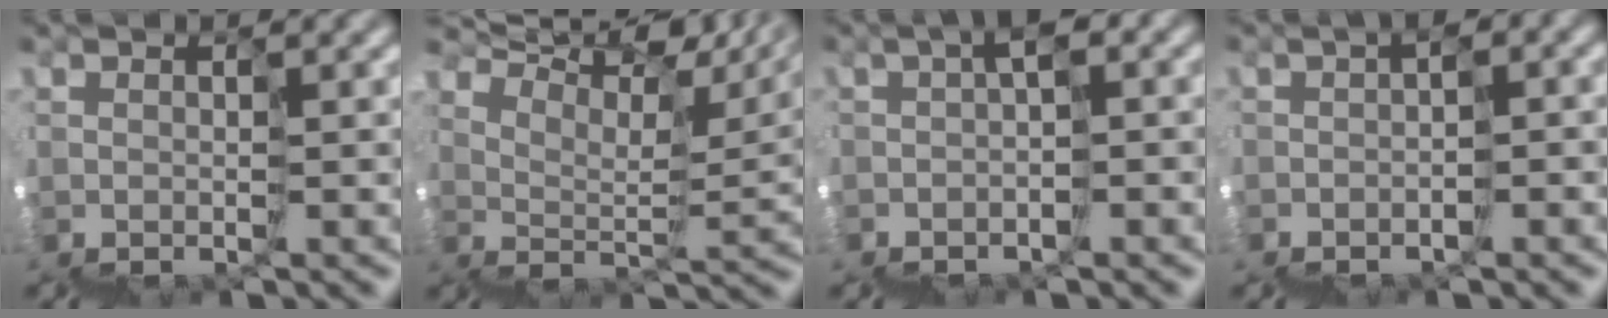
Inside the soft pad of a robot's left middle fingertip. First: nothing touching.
{"total": 11.5, "force": [11.5, 0.1, 1.4], "torque": [-0.037, 0.058, 0.184]}
{"total": 1.9, "force": [-1.7, -0.5, 0.7], "torque": [-0.022, -0.002, -0.037]}
{"total": 2.4, "force": [-2.2, 0.3, 1.1], "torque": [-0.016, -0.007, -0.033]}